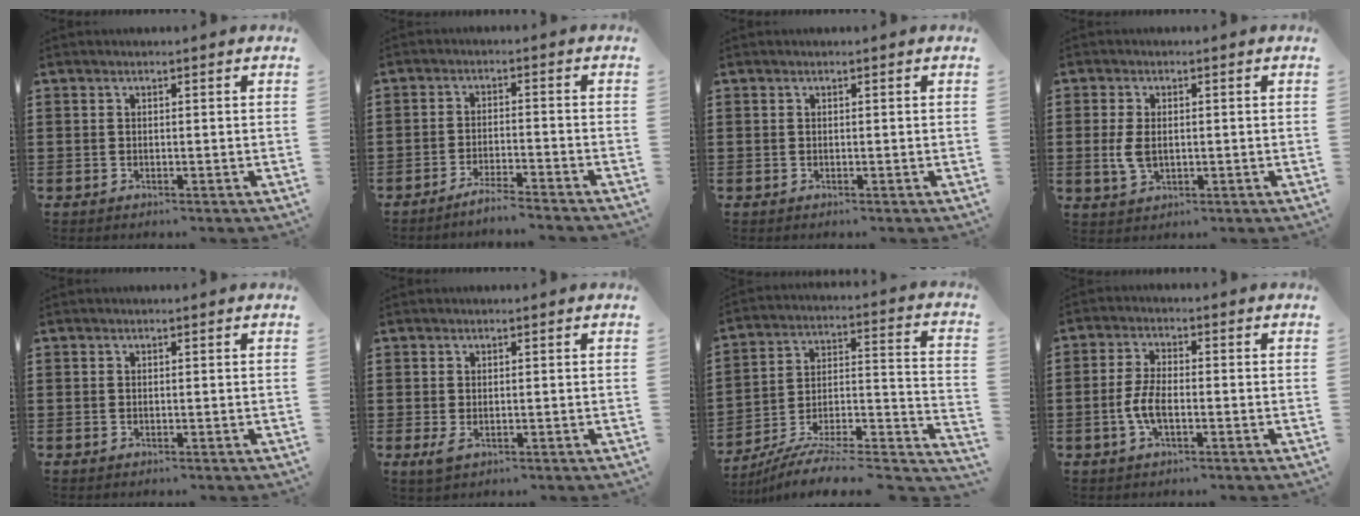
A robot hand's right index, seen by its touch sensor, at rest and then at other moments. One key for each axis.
{"total": 3.4, "fx": -3.3, "fy": -0.4, "fz": 1.0, "tx": -0.018, "ty": 0.000, "tz": -0.064}
{"total": 0.0}
{"total": 3.9, "fx": -0.1, "fy": 2.3, "fz": 3.2, "tx": -0.084, "ty": -0.002, "tz": -0.007}
{"total": 0.0}
{"total": 1.4, "fx": -0.2, "fy": 0.5, "fz": 1.3, "tx": -0.031, "ty": -0.006, "tz": -0.006}
{"total": 8.7, "fx": -7.5, "fy": 1.5, "fz": 4.3, "tx": -0.060, "ty": 0.009, "tz": -0.147}
{"total": 4.6, "fx": -1.3, "fy": 1.9, "fz": 4.0, "tx": -0.098, "ty": -0.002, "tz": -0.032}